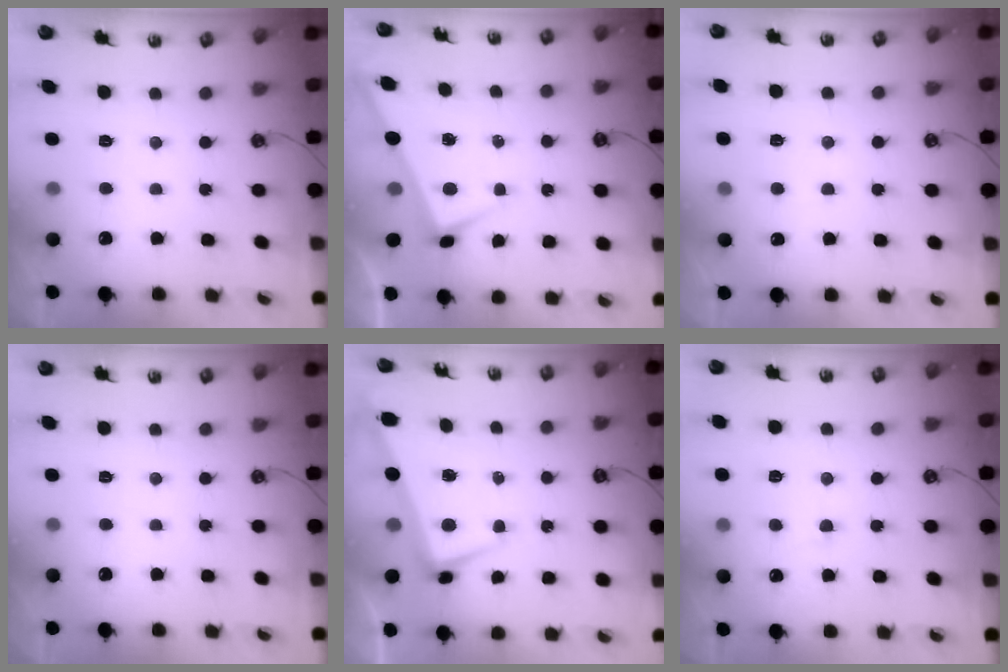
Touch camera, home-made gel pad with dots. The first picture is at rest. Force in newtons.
{"total": 1.9, "press": 1.9, "slide": 0.1}
{"total": 3.0, "press": 3.0, "slide": 0.4}
{"total": 0.0}
{"total": 2.5, "press": 2.5, "slide": 0.4}
{"total": 1.1, "press": 1.0, "slide": 0.6}